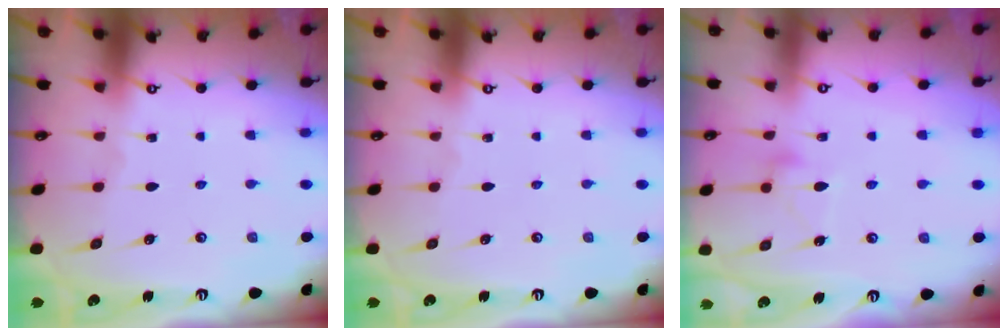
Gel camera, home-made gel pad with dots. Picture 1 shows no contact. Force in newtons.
{"total": 0.0}
{"total": 11.0, "press": 11.0, "slide": 0.4}